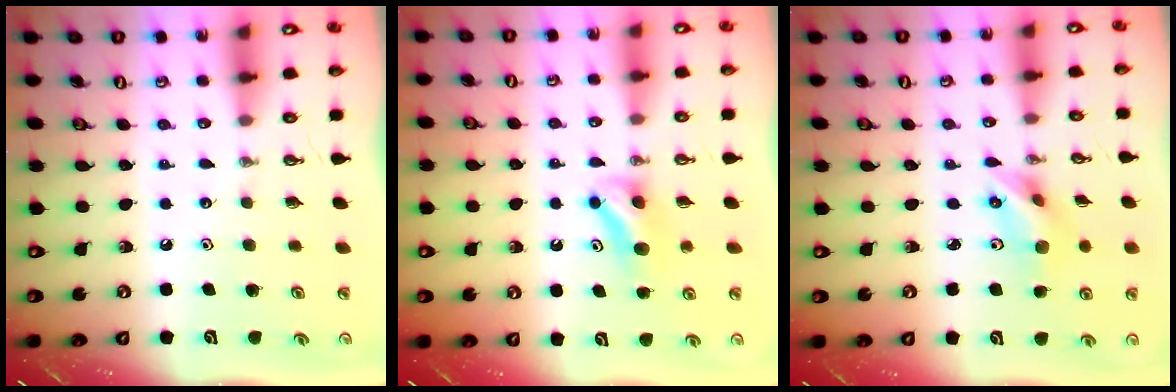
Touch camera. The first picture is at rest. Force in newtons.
{"total": 5.5, "press": 5.4, "slide": 1.2}
{"total": 7.1, "press": 6.5, "slide": 2.9}